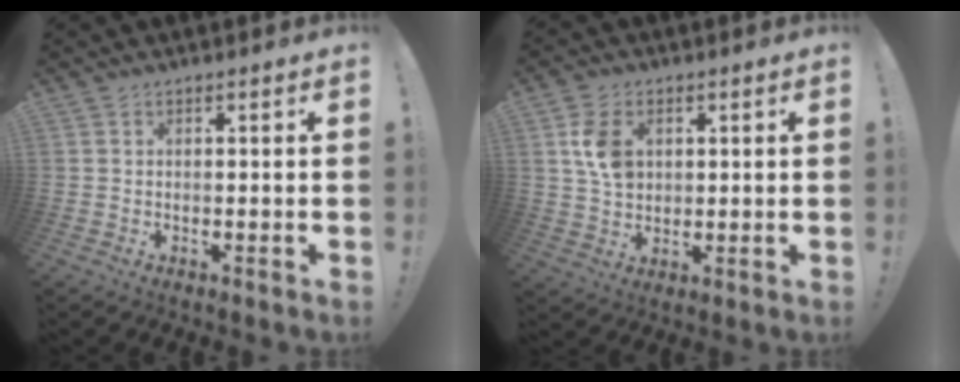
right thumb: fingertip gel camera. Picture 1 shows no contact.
{"total": 8.9, "force": [2.2, 6.7, 5.4], "torque": [-0.075, -0.001, 0.042]}